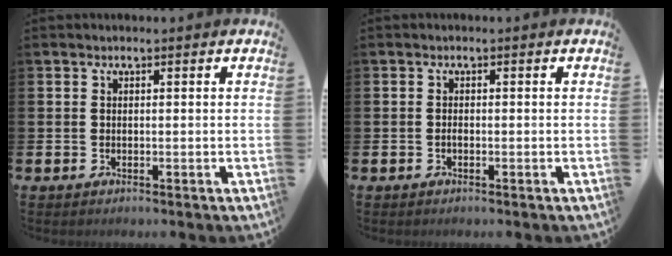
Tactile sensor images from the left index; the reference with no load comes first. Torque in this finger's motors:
{"motor_torque": [0.17, 0.07, -0.01, 0.00]}